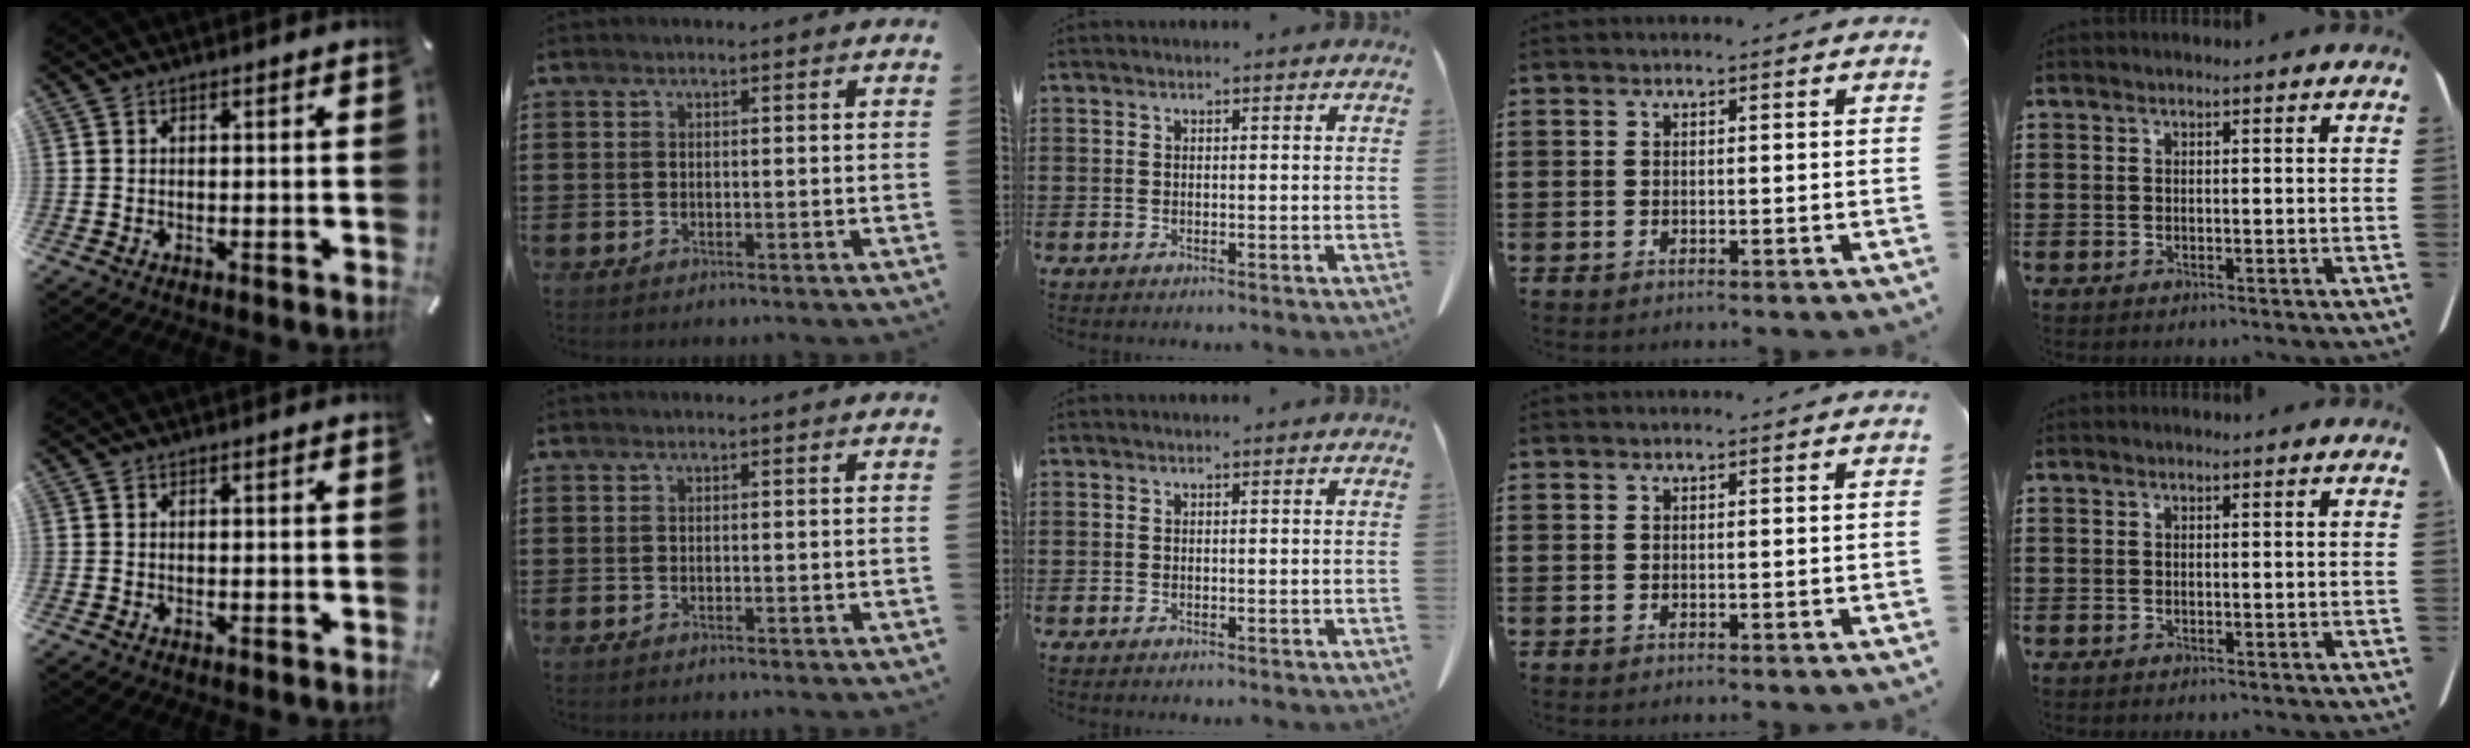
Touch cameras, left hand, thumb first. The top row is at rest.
{}